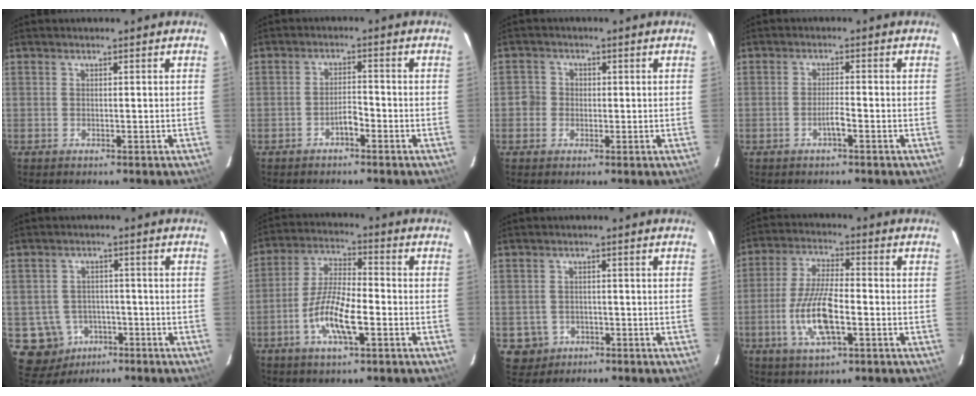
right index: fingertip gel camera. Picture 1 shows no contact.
{"total": 2.5, "force": [-1.9, 0.6, 1.6], "torque": [-0.031, 0.008, -0.032]}
{"total": 3.0, "force": [-0.8, 2.9, 0.3], "torque": [0.001, 0.011, -0.016]}
{"total": 2.3, "force": [-1.3, 0.0, 1.9], "torque": [-0.038, 0.002, -0.024]}
{"total": 8.9, "force": [-3.6, 8.0, 1.7], "torque": [-0.068, 0.020, -0.037]}
{"total": 10.7, "force": [-4.1, 3.2, 9.4], "torque": [-0.192, -0.003, -0.078]}
{"total": 4.9, "force": [-1.5, 4.6, 0.5], "torque": [-0.021, 0.011, -0.013]}
{"total": 11.4, "force": [-3.5, 3.4, 10.3], "torque": [-0.212, -0.004, -0.067]}